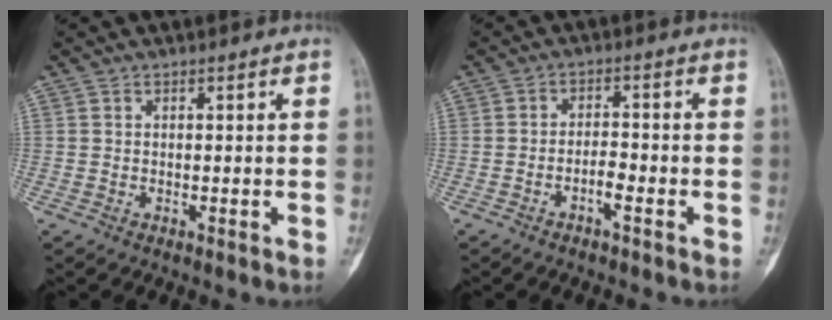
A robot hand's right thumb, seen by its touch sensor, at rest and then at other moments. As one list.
[{"total": 3.0, "force": [-1.7, 0.9, 2.3], "torque": [-0.037, 0.019, -0.033]}]